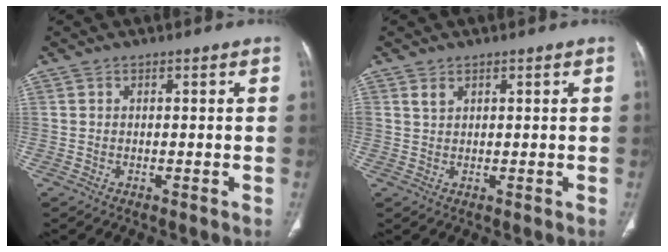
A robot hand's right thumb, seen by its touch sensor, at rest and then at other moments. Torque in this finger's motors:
{"motor_torque": [0.96, 3.97, 0.34, 0.13, 0.33]}